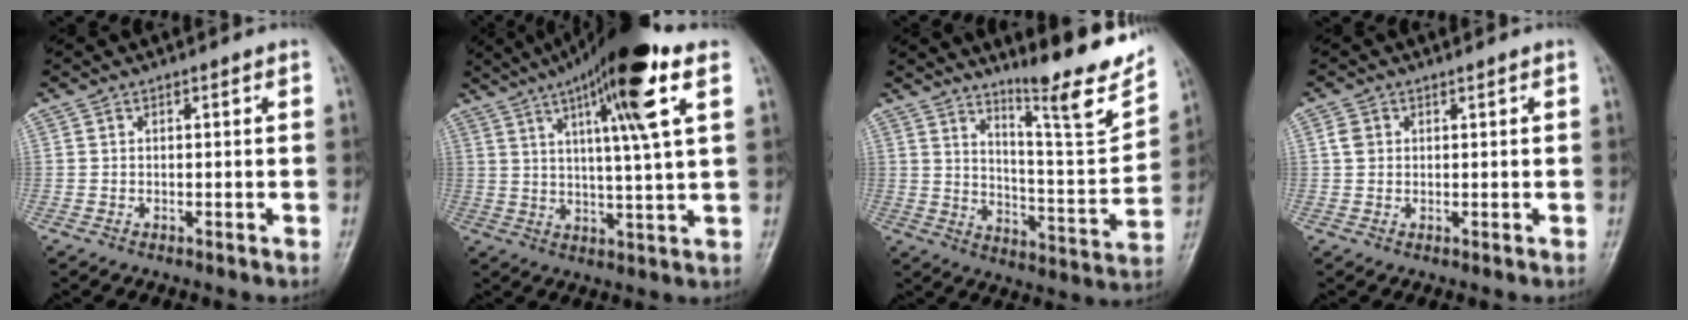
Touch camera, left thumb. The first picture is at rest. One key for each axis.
{"total": 16.9, "fx": 7.9, "fy": 2.0, "fz": 14.9, "tx": -0.239, "ty": -0.007, "tz": 0.120}
{"total": 16.1, "fx": 11.8, "fy": 2.3, "fz": 10.7, "tx": -0.130, "ty": -0.079, "tz": 0.188}
{"total": 1.9, "fx": 0.6, "fy": 1.6, "fz": 1.0, "tx": -0.014, "ty": 0.002, "tz": 0.011}